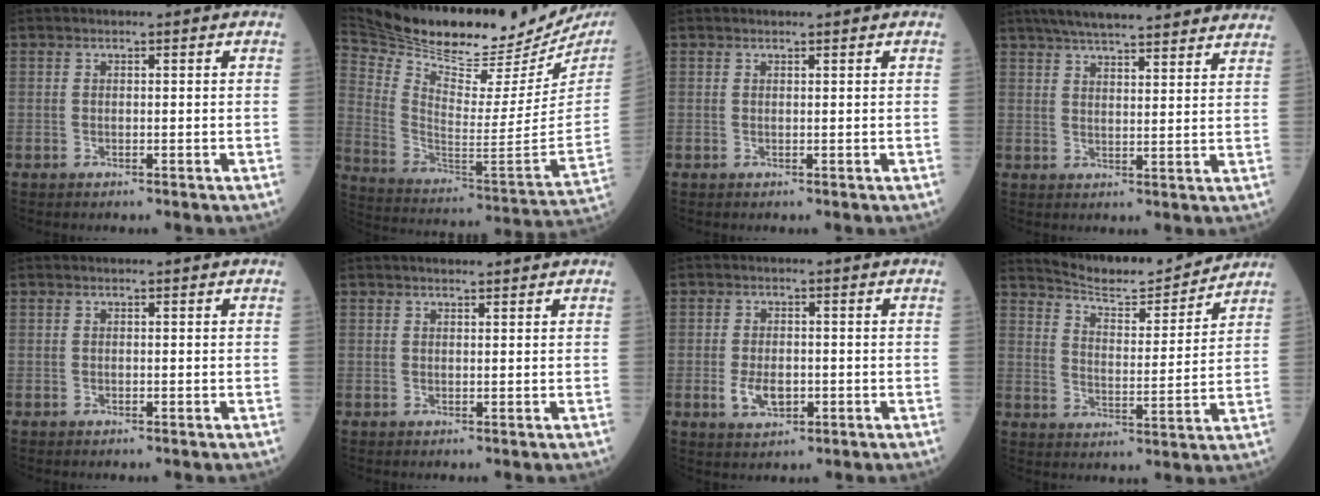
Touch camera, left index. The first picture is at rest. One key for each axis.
{"total": 30.1, "fx": 26.1, "fy": 5.7, "fz": 14.0, "tx": -0.252, "ty": -0.072, "tz": 0.375}
{"total": 0.9, "fx": 0.8, "fy": 0.0, "fz": 0.2, "tx": -0.006, "ty": 0.006, "tz": 0.013}
{"total": 19.6, "fx": 17.1, "fy": 2.7, "fz": 9.2, "tx": -0.138, "ty": 0.039, "tz": 0.226}
{"total": 0.0}
{"total": 2.7, "fx": 2.5, "fy": 0.4, "fz": 1.1, "tx": -0.013, "ty": 0.016, "tz": 0.035}
{"total": 4.2, "fx": -1.2, "fy": 2.4, "fz": 3.3, "tx": -0.068, "ty": -0.005, "tz": -0.016}
{"total": 11.7, "fx": 11.5, "fy": 0.9, "fz": 2.2, "tx": -0.042, "ty": -0.002, "tz": 0.176}